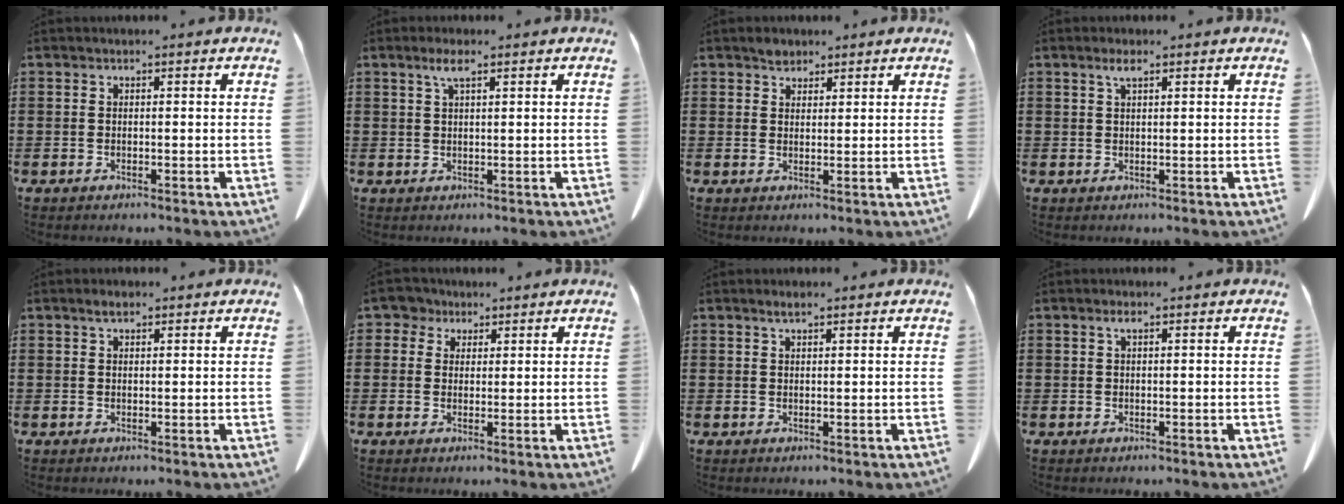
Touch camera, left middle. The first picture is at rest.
{"total": 2.8, "force": [1.6, 0.6, 2.3], "torque": [-0.048, 0.005, 0.026]}
{"total": 2.0, "force": [1.7, 1.0, 0.3], "torque": [-0.002, -0.002, 0.032]}
{"total": 2.0, "force": [1.1, 0.4, 1.6], "torque": [-0.035, 0.004, 0.019]}
{"total": 1.6, "force": [1.1, 0.5, 1.0], "torque": [-0.014, 0.000, 0.018]}
{"total": 3.2, "force": [2.0, 2.5, 0.8], "torque": [-0.023, 0.009, 0.033]}
{"total": 1.4, "force": [1.0, 0.3, 0.9], "torque": [-0.020, 0.001, 0.019]}
{"total": 1.1, "force": [0.5, 0.2, 0.9], "torque": [-0.020, 0.003, 0.008]}